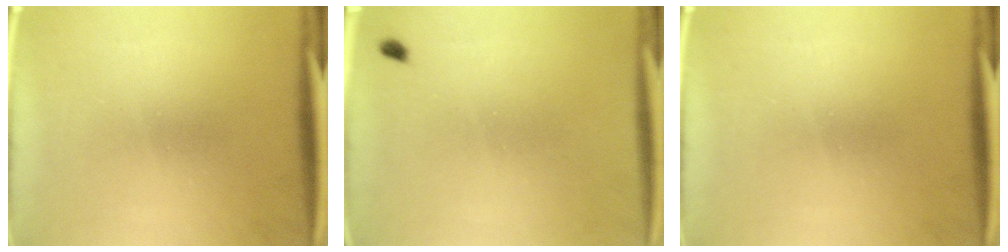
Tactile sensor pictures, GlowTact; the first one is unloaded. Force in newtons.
{"total": 0.8}
{"total": 0.0}